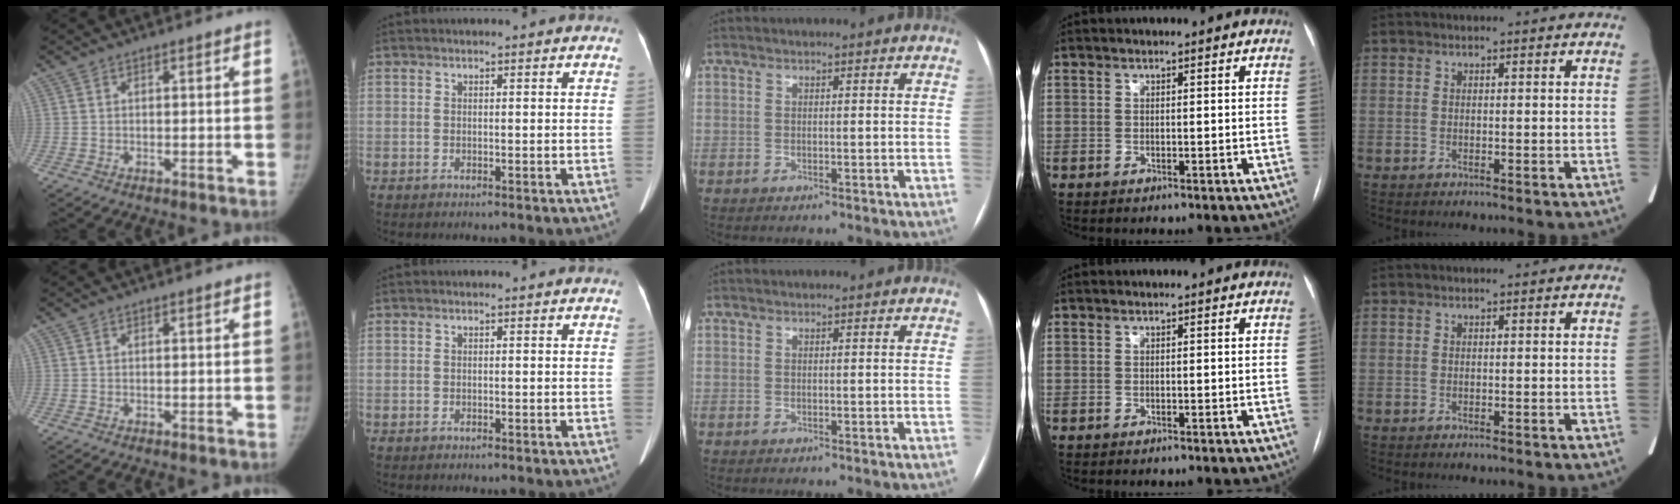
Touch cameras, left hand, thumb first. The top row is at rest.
{}